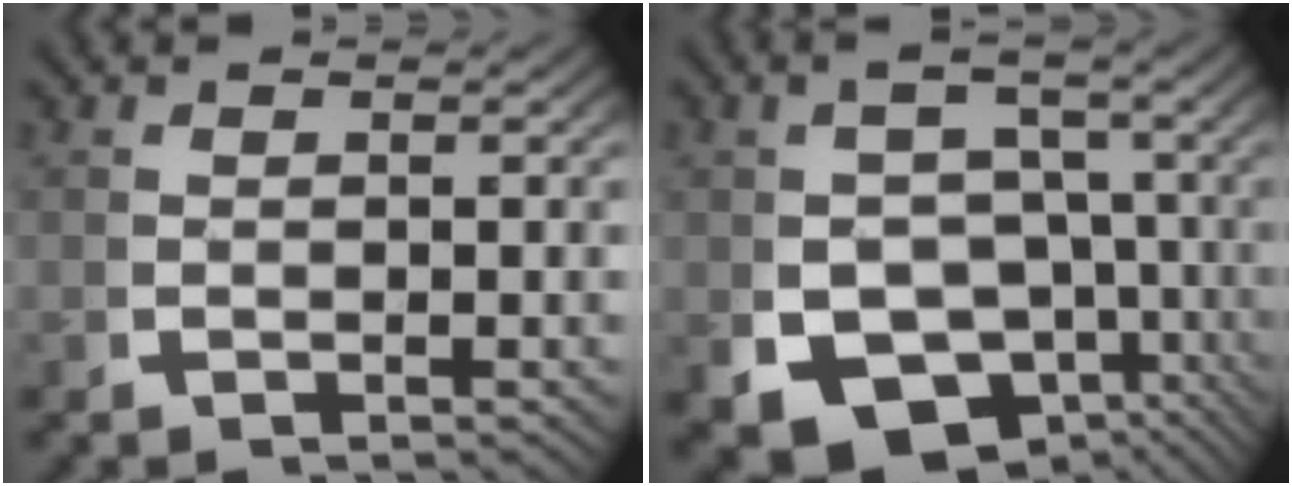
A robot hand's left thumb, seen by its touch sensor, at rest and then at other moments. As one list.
[{"total": 13.2, "force": [-5.4, 9.6, 7.3], "torque": [-0.152, -0.060, -0.067]}]